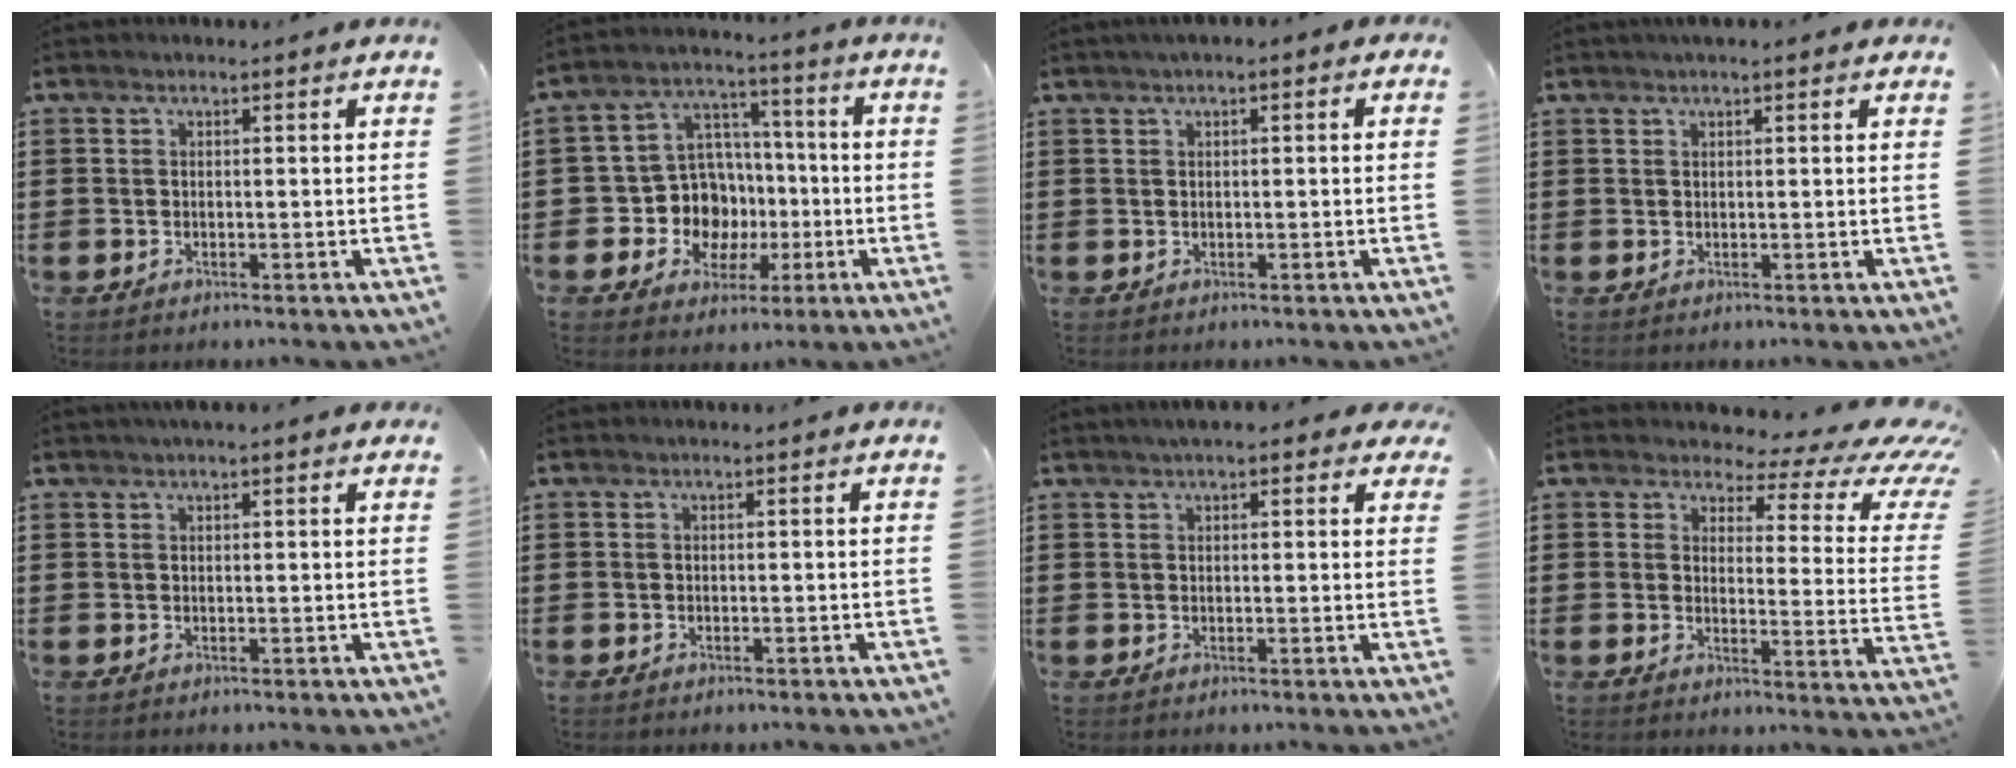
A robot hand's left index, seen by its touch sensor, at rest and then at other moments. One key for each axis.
{"total": 10.7, "fx": -1.9, "fy": 9.9, "fz": 3.5, "tx": -0.103, "ty": 0.010, "tz": -0.025}
{"total": 0.9, "fx": 0.0, "fy": 0.3, "fz": 0.8, "tx": -0.016, "ty": 0.003, "tz": 0.000}
{"total": 1.3, "fx": 1.0, "fy": 0.2, "fz": 0.8, "tx": -0.018, "ty": 0.003, "tz": 0.017}
{"total": 1.7, "fx": 1.3, "fy": 0.2, "fz": 1.0, "tx": -0.021, "ty": 0.004, "tz": 0.023}
{"total": 0.0}
{"total": 2.5, "fx": 1.9, "fy": 0.7, "fz": 1.6, "tx": -0.036, "ty": 0.006, "tz": 0.033}
{"total": 5.2, "fx": 3.5, "fy": 2.1, "fz": 3.2, "tx": -0.054, "ty": -0.026, "tz": 0.054}